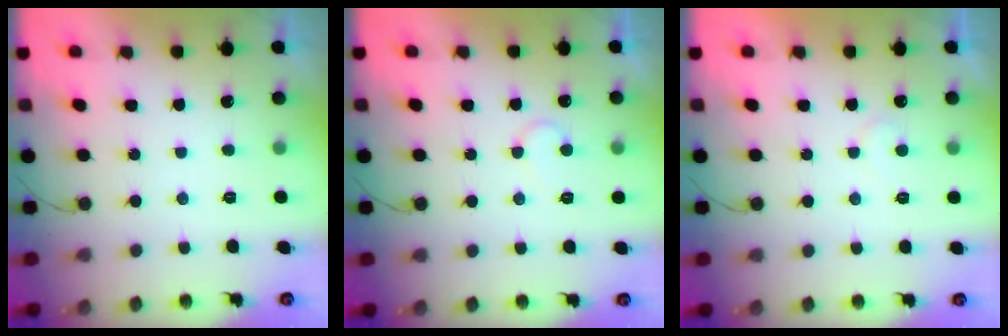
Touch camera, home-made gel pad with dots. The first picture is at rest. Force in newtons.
{"total": 5.0, "press": 5.0, "slide": 0.5}
{"total": 5.6, "press": 5.6, "slide": 0.3}